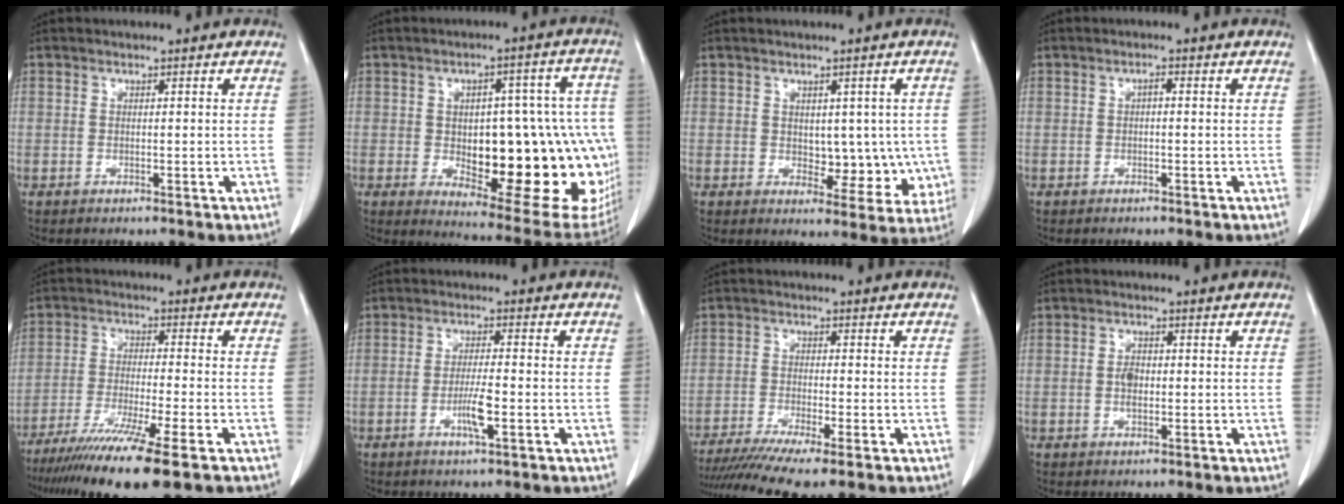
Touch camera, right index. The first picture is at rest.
{"total": 25.3, "force": [-3.7, 9.5, 23.1], "torque": [-0.219, 0.025, -0.019]}
{"total": 7.0, "force": [0.0, 4.4, 5.4], "torque": [-0.043, 0.005, 0.012]}
{"total": 0.9, "force": [0.0, 0.3, 0.8], "torque": [-0.015, 0.003, -0.001]}
{"total": 13.9, "force": [-9.7, -0.4, 10.0], "torque": [-0.180, -0.044, -0.160]}
{"total": 2.9, "force": [-1.0, 0.0, 2.7], "torque": [-0.053, -0.003, -0.020]}
{"total": 10.6, "force": [-8.4, -0.5, 6.4], "torque": [-0.096, -0.019, -0.132]}
{"total": 2.3, "force": [-0.2, 1.2, 1.9], "torque": [-0.036, 0.003, -0.003]}